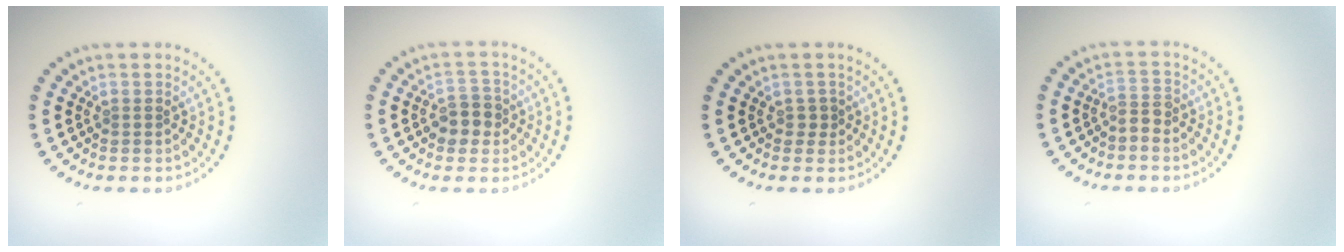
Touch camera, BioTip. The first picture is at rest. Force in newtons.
{"total": 2.7, "press": 2.6, "slide": 0.7}
{"total": 0.8, "press": 0.7, "slide": 0.3}
{"total": 1.8, "press": 1.4, "slide": 1.2}